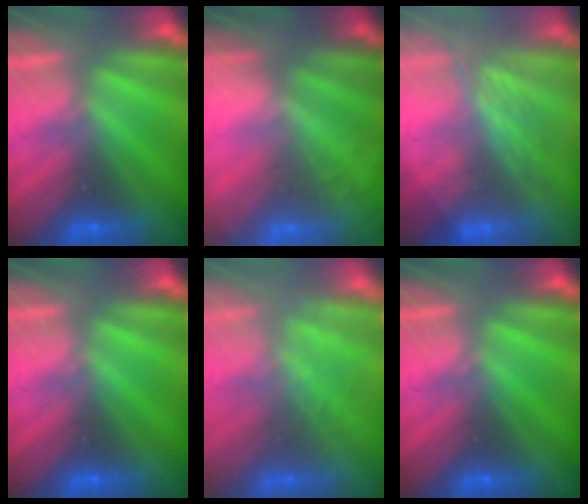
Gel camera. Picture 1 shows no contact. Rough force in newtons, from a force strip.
{"total": 10.7}
{"total": 2.8}
{"total": 0.0}
{"total": 2.8}
{"total": 0.0}